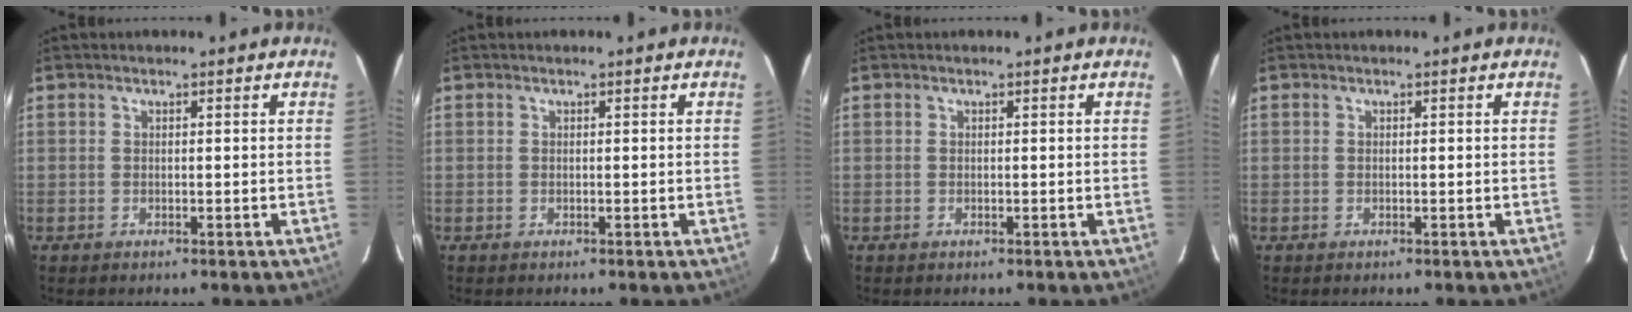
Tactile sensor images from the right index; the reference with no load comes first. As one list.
[{"total": 0.0}, {"total": 0.0}, {"total": 0.0}]